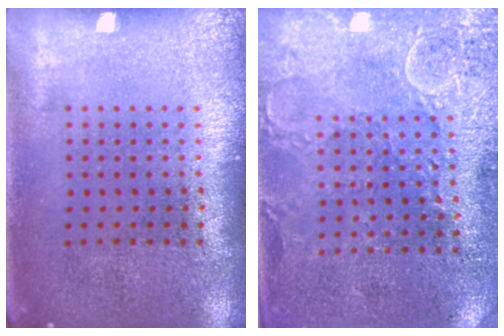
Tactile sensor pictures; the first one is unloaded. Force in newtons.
{"total": 2.8, "press": 2.7, "slide": 0.8}